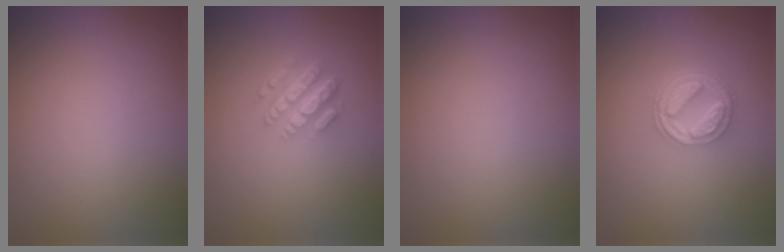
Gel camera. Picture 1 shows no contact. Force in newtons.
{"total": 4.3, "press": 3.1, "slide": 3.0}
{"total": 0.0}
{"total": 4.6, "press": 3.4, "slide": 3.2}